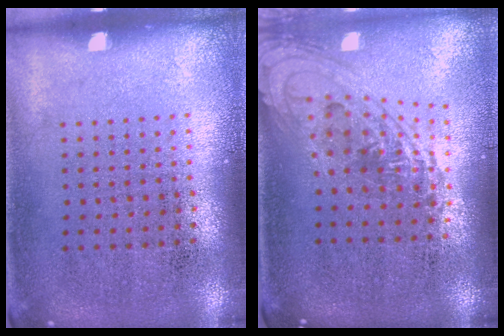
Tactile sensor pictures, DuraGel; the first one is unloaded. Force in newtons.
{"total": 1.5, "press": 1.2, "slide": 0.9}